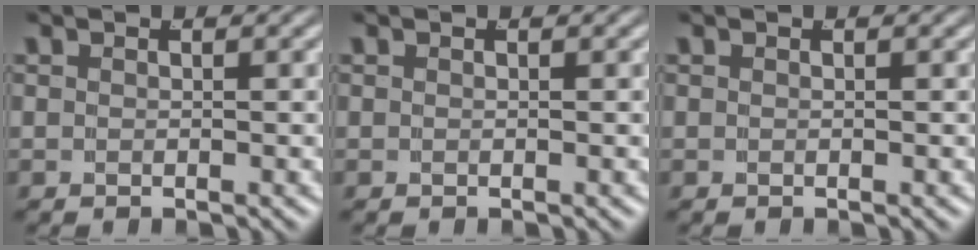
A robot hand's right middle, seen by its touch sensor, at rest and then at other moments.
{"total": 0.0}
{"total": 0.0}